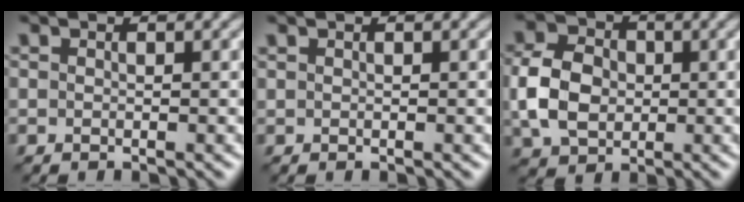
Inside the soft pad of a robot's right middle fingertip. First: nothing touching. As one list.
[{"total": 0.0}, {"total": 6.3, "force": [-0.3, 4.9, 4.0], "torque": [-0.095, 0.009, -0.015]}]